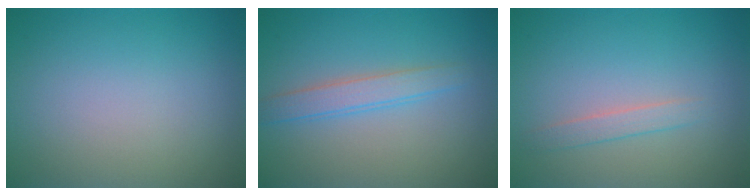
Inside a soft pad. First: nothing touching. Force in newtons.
{"total": 2.4, "press": 2.4, "slide": 0.1}
{"total": 1.3, "press": 1.3, "slide": 0.1}